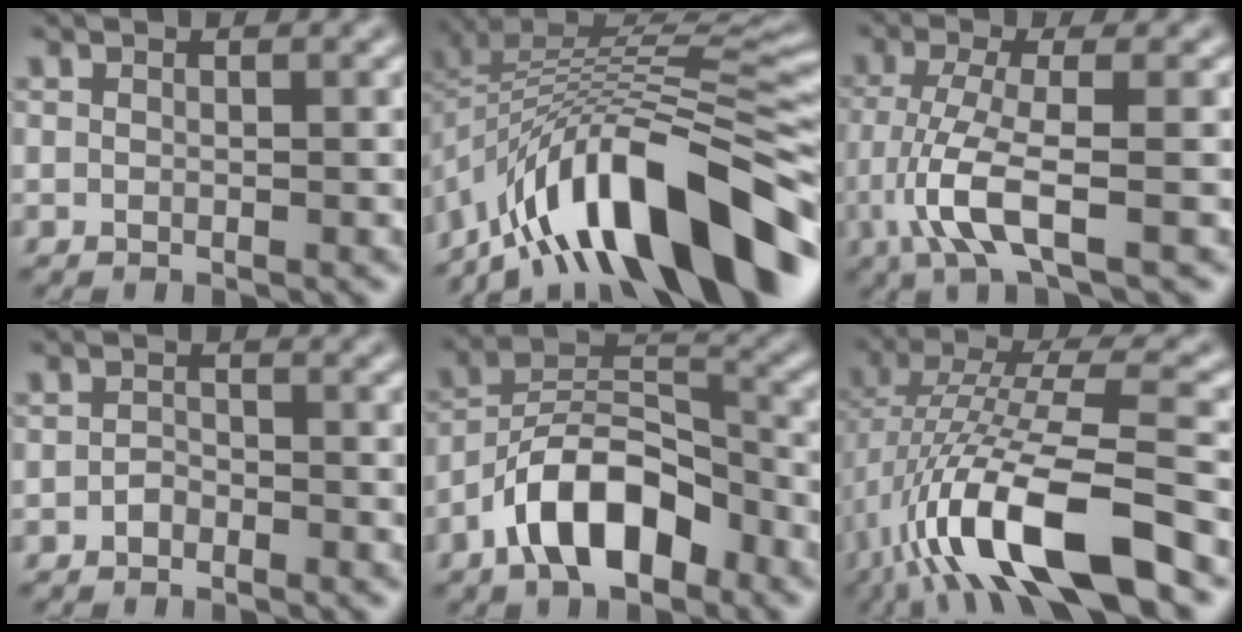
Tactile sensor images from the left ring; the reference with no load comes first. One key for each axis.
{"total": 14.2, "fx": -8.4, "fy": 5.3, "fz": 10.1, "tx": -0.158, "ty": 0.024, "tz": -0.145}
{"total": 5.1, "fx": -2.0, "fy": 1.0, "fz": 4.6, "tx": -0.104, "ty": -0.005, "tz": -0.041}
{"total": 1.0, "fx": -0.7, "fy": 0.6, "fz": 0.4, "tx": -0.007, "ty": 0.002, "tz": -0.014}
{"total": 8.5, "fx": -4.7, "fy": 4.0, "fz": 5.8, "tx": -0.093, "ty": 0.016, "tz": -0.094}
{"total": 12.8, "fx": -4.9, "fy": 3.7, "fz": 11.2, "tx": -0.218, "ty": 0.013, "tz": -0.091}